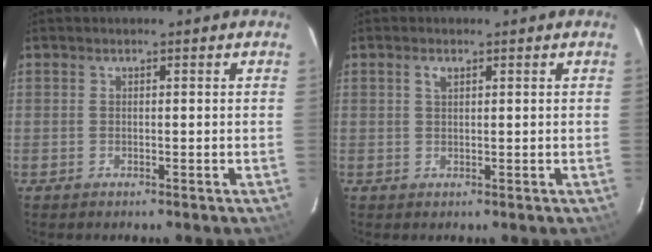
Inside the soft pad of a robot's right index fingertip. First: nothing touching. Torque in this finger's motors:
{"motor_torque": [0.00, 0.00, 0.00, 0.01]}